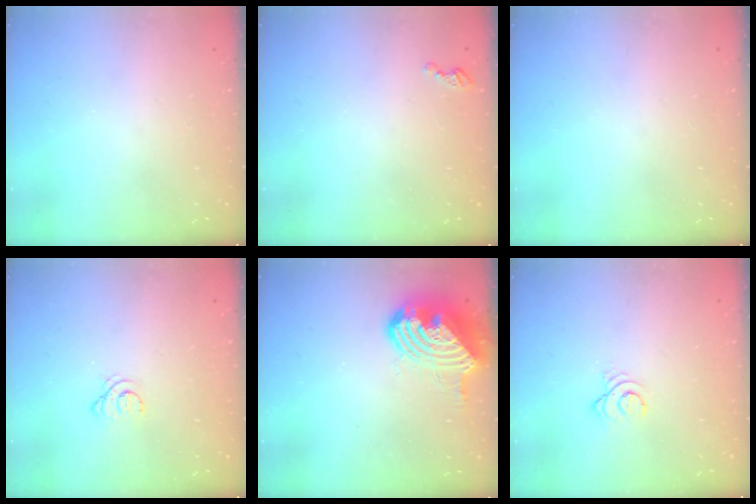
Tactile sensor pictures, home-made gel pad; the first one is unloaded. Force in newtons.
{"total": 2.8, "press": 2.8, "slide": 0.4}
{"total": 0.0}
{"total": 2.2, "press": 2.2, "slide": 0.2}
{"total": 15.2, "press": 15.1, "slide": 1.6}
{"total": 3.2, "press": 3.2, "slide": 0.1}